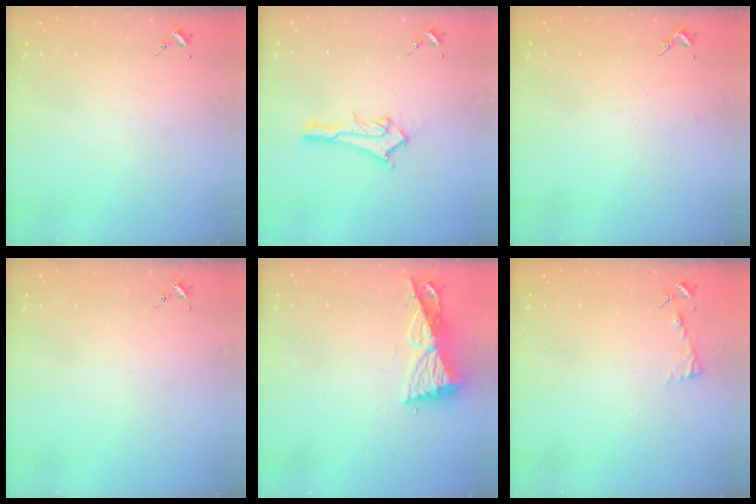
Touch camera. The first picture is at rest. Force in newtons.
{"total": 11.8, "press": 11.8, "slide": 0.6}
{"total": 1.3, "press": 1.3, "slide": 0.1}
{"total": 0.0}
{"total": 9.9, "press": 9.8, "slide": 0.6}
{"total": 2.8, "press": 2.8, "slide": 0.3}